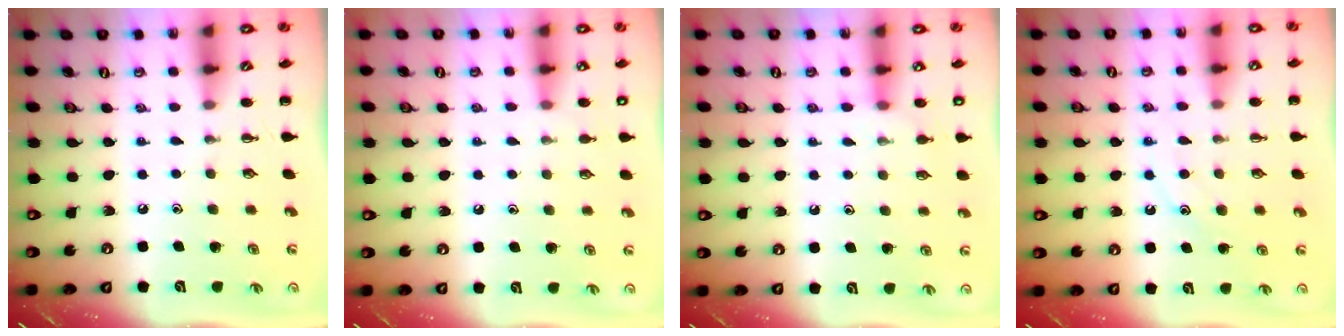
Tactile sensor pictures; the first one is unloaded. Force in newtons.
{"total": 6.0, "press": 5.7, "slide": 2.0}
{"total": 7.7, "press": 7.6, "slide": 1.5}
{"total": 11.2, "press": 11.2, "slide": 1.1}